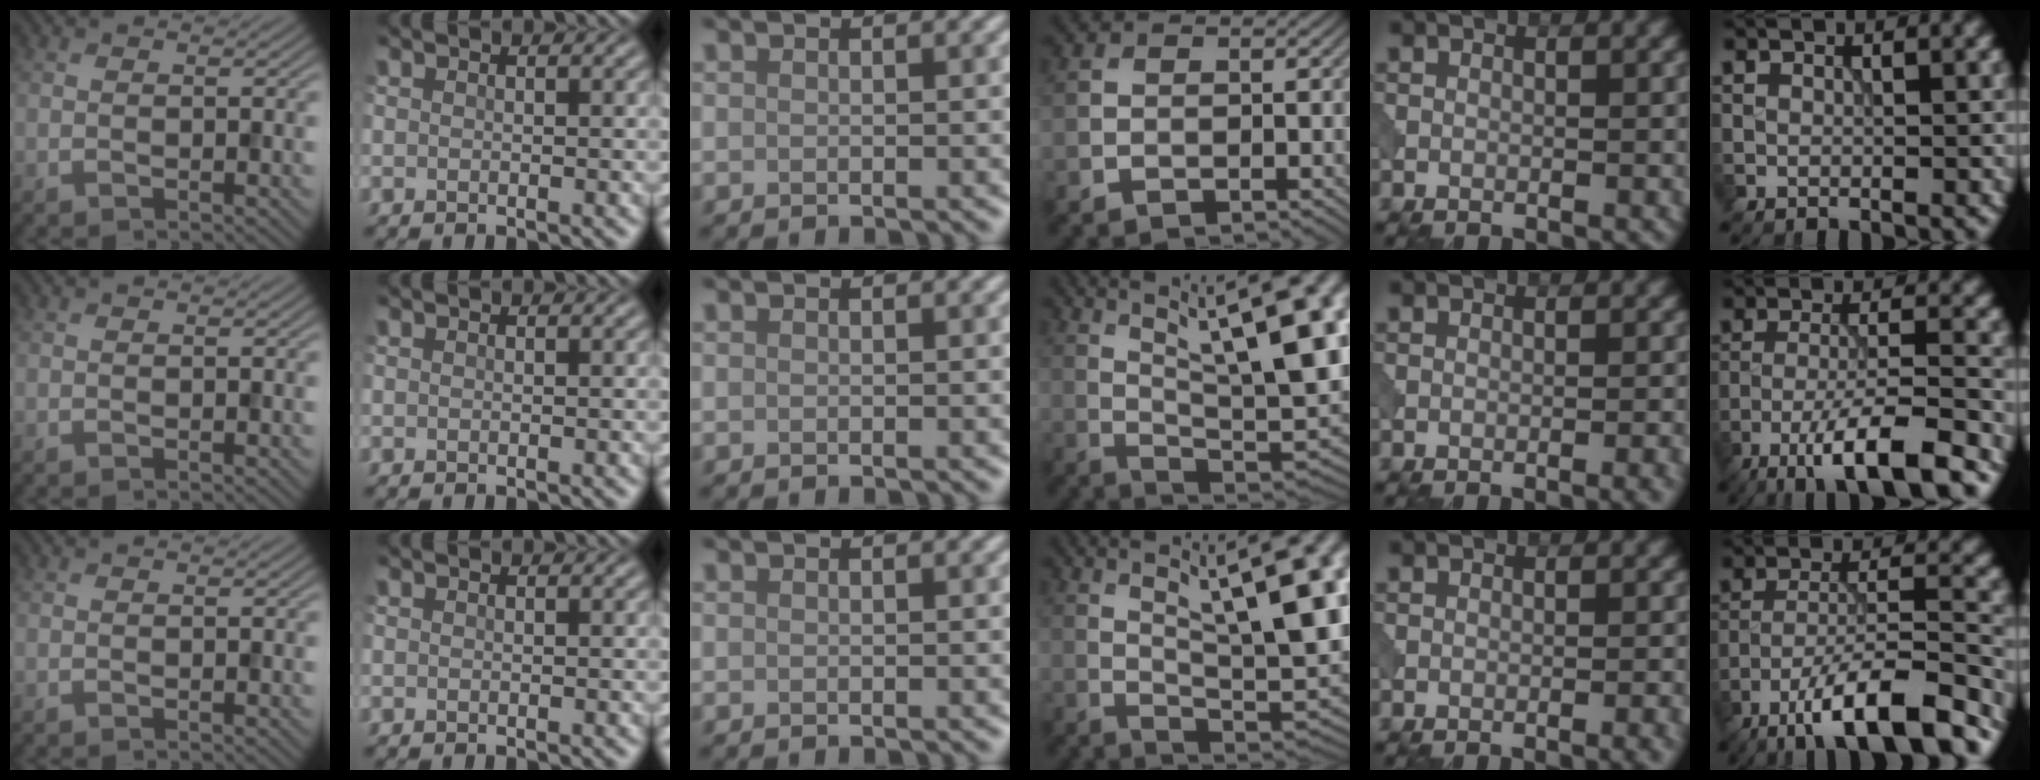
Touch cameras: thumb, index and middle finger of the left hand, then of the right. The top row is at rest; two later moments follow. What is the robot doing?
{"motion": "pour", "object": "beaker"}